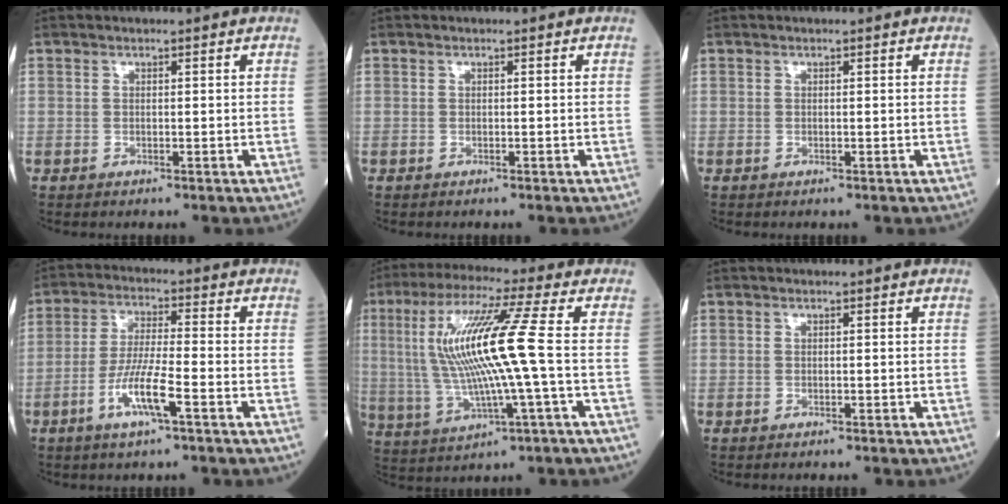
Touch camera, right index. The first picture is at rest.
{"total": 0.0}
{"total": 0.0}
{"total": 7.6, "force": [-3.3, 0.3, 6.8], "torque": [-0.139, -0.005, -0.063]}
{"total": 14.7, "force": [0.9, -0.3, 14.6], "torque": [-0.309, 0.013, 0.015]}
{"total": 0.9, "force": [-0.7, 0.0, 0.5], "torque": [-0.010, 0.000, -0.006]}